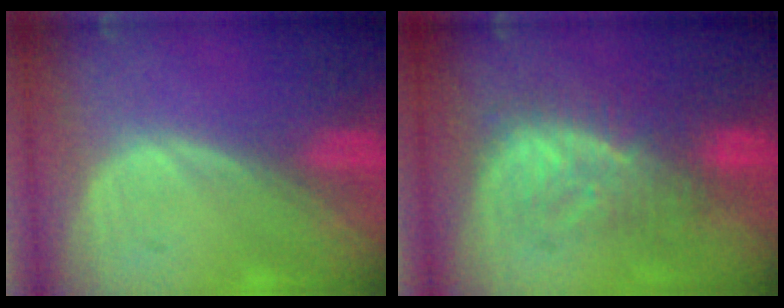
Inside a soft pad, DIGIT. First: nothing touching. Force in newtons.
{"total": 7.9, "press": 7.8, "slide": 1.6}